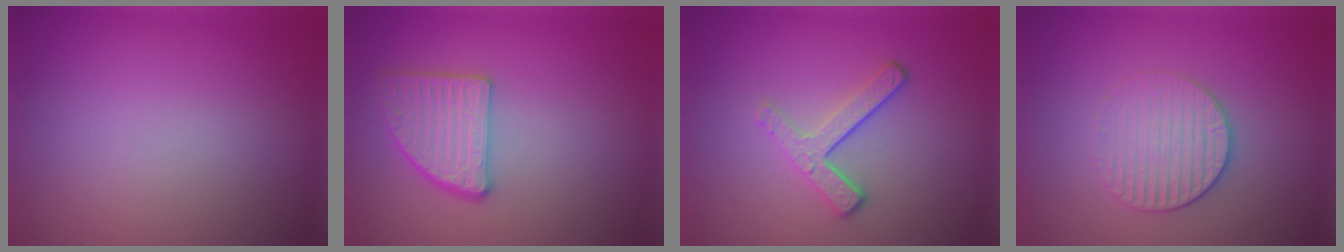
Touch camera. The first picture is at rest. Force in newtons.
{"total": 3.5, "press": 3.3, "slide": 1.1}
{"total": 3.4, "press": 2.3, "slide": 2.5}
{"total": 3.0, "press": 2.7, "slide": 1.3}